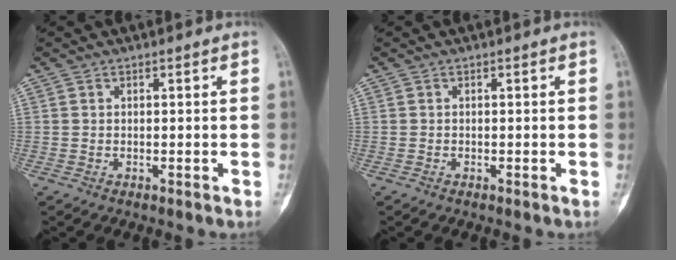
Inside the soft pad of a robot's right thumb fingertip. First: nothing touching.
{"total": 0.0}